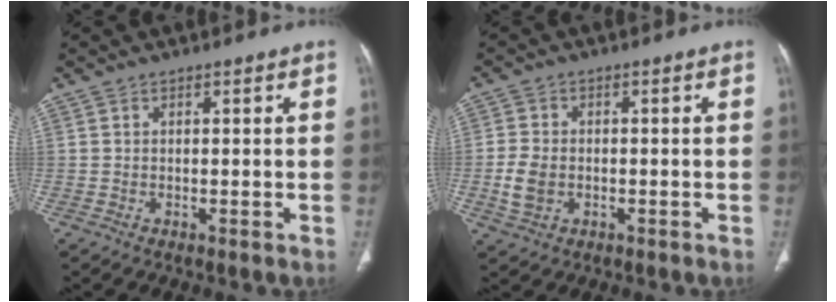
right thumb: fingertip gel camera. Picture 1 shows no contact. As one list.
[{"total": 5.1, "force": [-1.1, 3.8, 3.2], "torque": [-0.065, 0.006, -0.018]}]